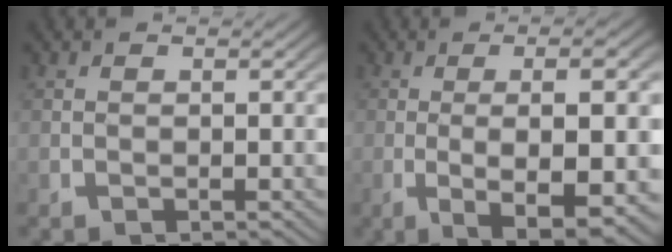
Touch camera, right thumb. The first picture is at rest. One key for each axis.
{"total": 8.8, "fx": -2.2, "fy": 2.9, "fz": 8.0, "tx": -0.146, "ty": -0.023, "tz": -0.017}